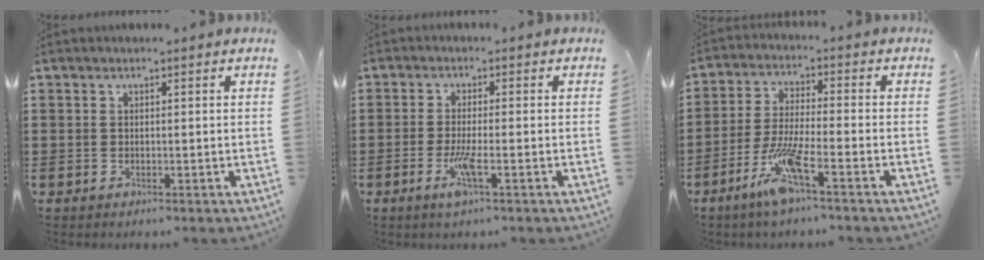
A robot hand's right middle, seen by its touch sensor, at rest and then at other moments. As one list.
[{"total": 4.2, "force": [-1.8, 0.2, 3.8], "torque": [-0.084, -0.017, -0.037]}, {"total": 7.8, "force": [-4.6, 1.0, 6.2], "torque": [-0.139, -0.012, -0.090]}]